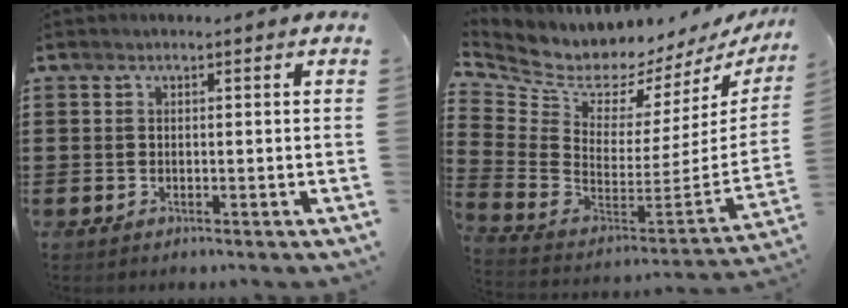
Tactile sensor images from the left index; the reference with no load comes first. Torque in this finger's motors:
{"motor_torque": [1.91, 0.23, 0.49, 0.08]}